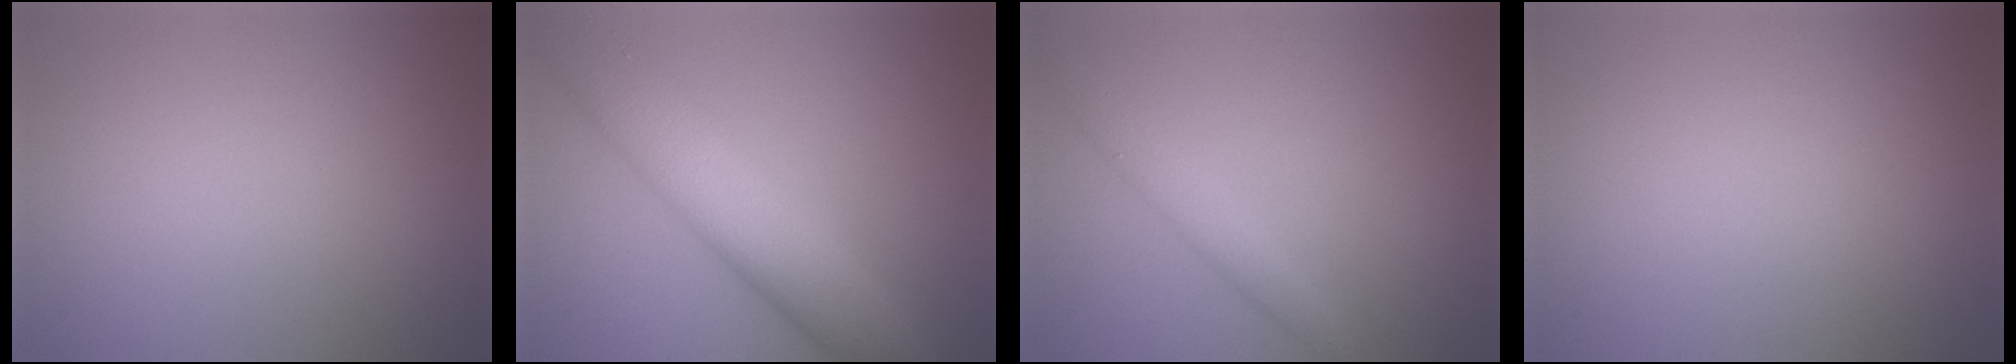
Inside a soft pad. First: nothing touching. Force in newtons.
{"total": 8.0, "press": 8.0, "slide": 0.0}
{"total": 1.9, "press": 1.9, "slide": 0.0}
{"total": 0.0}